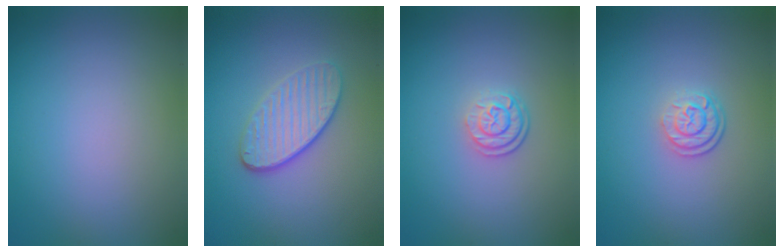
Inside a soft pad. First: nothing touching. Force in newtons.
{"total": 3.6, "press": 3.1, "slide": 1.9}
{"total": 2.5, "press": 1.9, "slide": 1.6}
{"total": 2.5, "press": 1.9, "slide": 1.6}